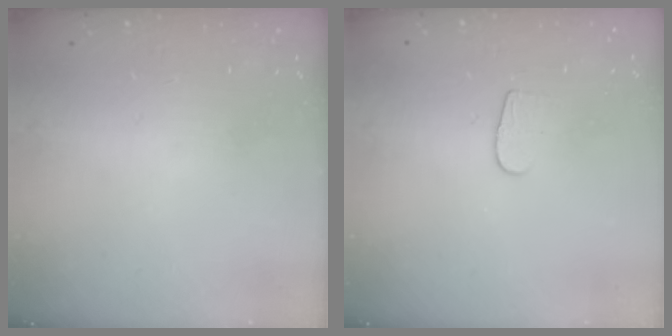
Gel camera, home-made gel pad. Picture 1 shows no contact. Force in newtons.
{"total": 4.3, "press": 4.2, "slide": 0.3}